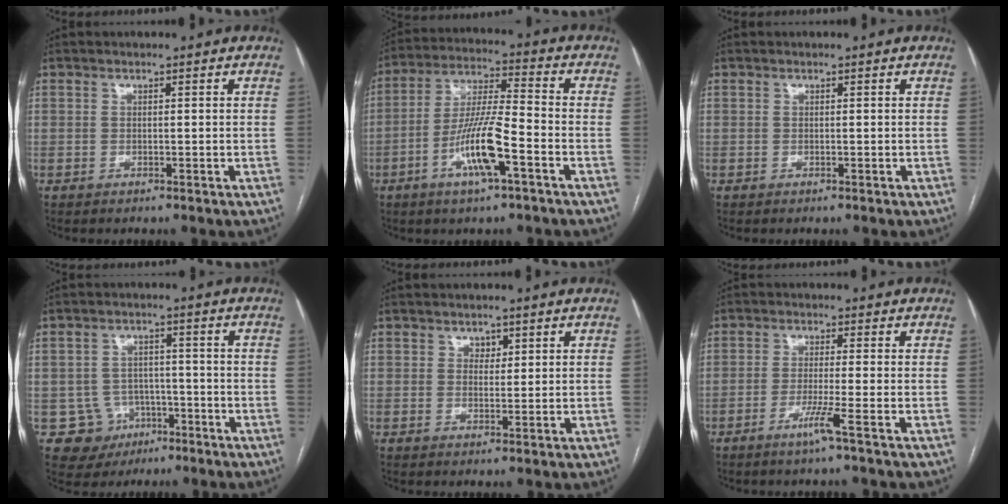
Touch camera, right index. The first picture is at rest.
{"total": 11.3, "force": [-4.6, 1.3, 10.2], "torque": [-0.201, -0.001, -0.087]}
{"total": 0.0}
{"total": 6.7, "force": [-2.7, 6.1, 0.4], "torque": [0.000, 0.013, -0.034]}
{"total": 1.7, "force": [0.9, 1.2, 0.8], "torque": [-0.007, -0.001, 0.014]}
{"total": 3.8, "force": [-2.1, -1.2, 3.0], "torque": [-0.060, -0.010, -0.045]}